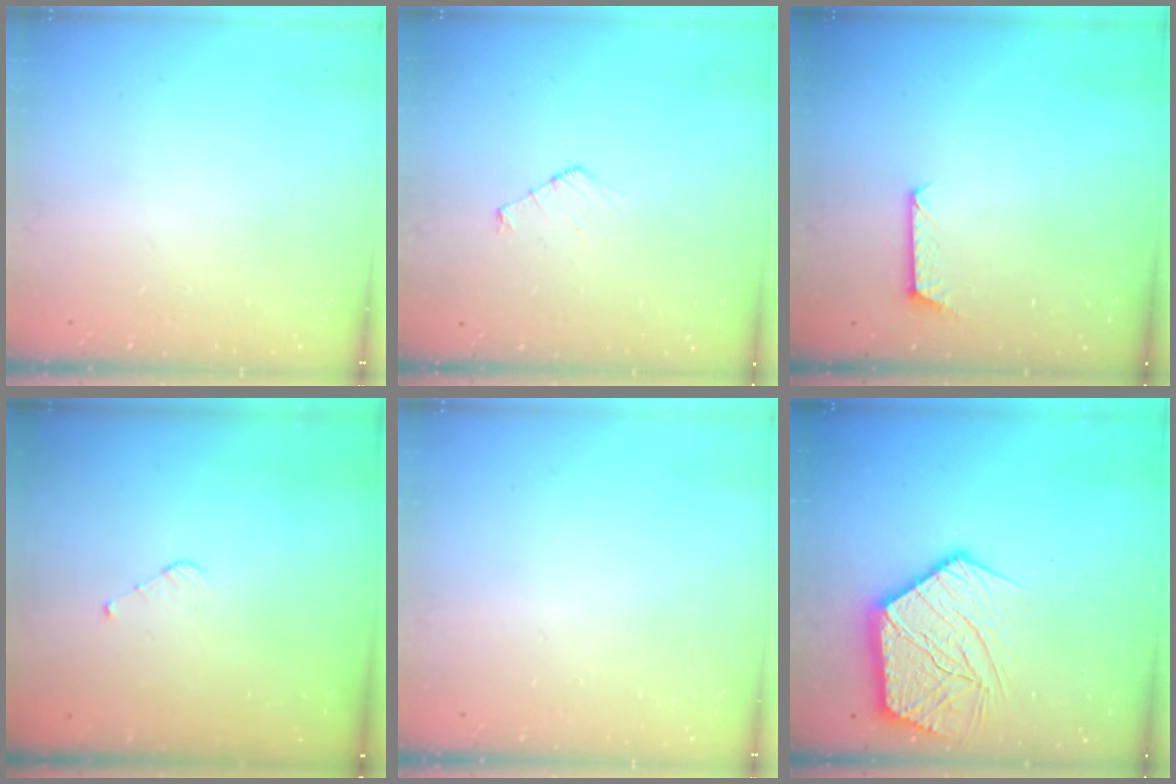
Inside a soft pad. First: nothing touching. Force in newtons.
{"total": 5.0, "press": 5.0, "slide": 0.5}
{"total": 6.0, "press": 6.0, "slide": 0.4}
{"total": 3.0, "press": 3.0, "slide": 0.2}
{"total": 0.0}
{"total": 16.2, "press": 16.1, "slide": 1.1}